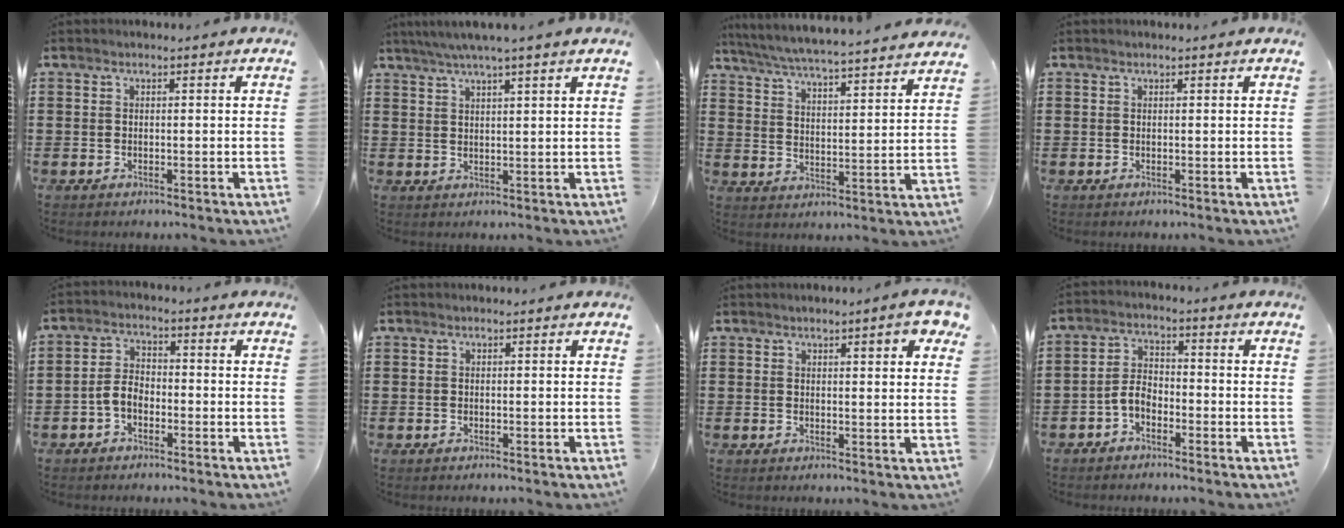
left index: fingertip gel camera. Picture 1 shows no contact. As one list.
[{"total": 3.5, "force": [2.9, -0.6, 1.9], "torque": [-0.045, -0.003, 0.051]}, {"total": 5.4, "force": [5.2, -0.7, 1.4], "torque": [-0.052, -0.042, 0.085]}, {"total": 0.0}, {"total": 3.7, "force": [-1.7, 2.1, 2.5], "torque": [-0.059, 0.007, -0.036]}, {"total": 0.0}, {"total": 4.0, "force": [2.8, 0.3, 2.9], "torque": [-0.047, -0.007, 0.044]}, {"total": 3.7, "force": [-2.3, 2.0, 2.2], "torque": [-0.055, 0.006, -0.050]}]